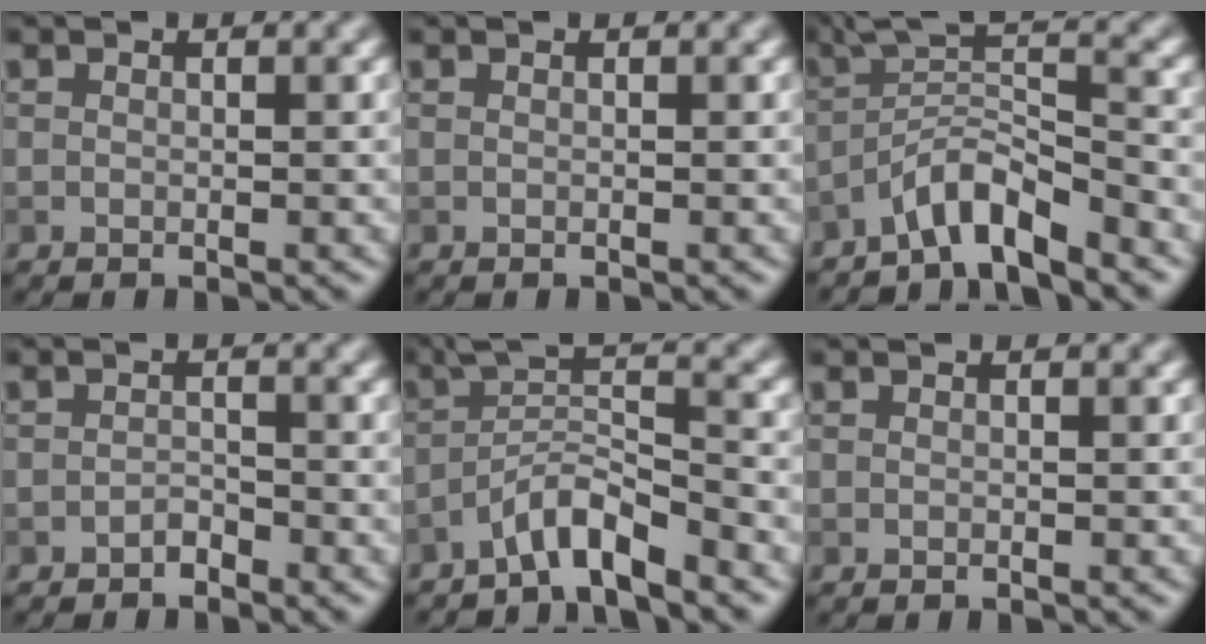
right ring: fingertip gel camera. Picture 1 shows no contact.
{"total": 0.0}
{"total": 4.8, "force": [-3.6, 0.7, 3.1], "torque": [-0.050, 0.010, -0.074]}
{"total": 1.1, "force": [-0.9, 0.4, 0.3], "torque": [-0.003, 0.003, -0.017]}
{"total": 4.2, "force": [-3.2, 0.5, 2.8], "torque": [-0.046, 0.012, -0.068]}
{"total": 0.0}